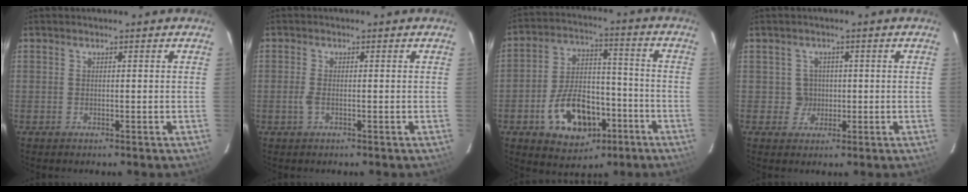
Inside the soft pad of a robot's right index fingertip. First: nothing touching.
{"total": 1.9, "force": [-0.7, 0.6, 1.7], "torque": [-0.039, -0.001, -0.013]}
{"total": 15.0, "force": [-6.8, 9.2, 9.8], "torque": [-0.189, 0.022, -0.094]}
{"total": 3.0, "force": [-0.1, 3.0, -0.1], "torque": [0.006, 0.014, 0.002]}